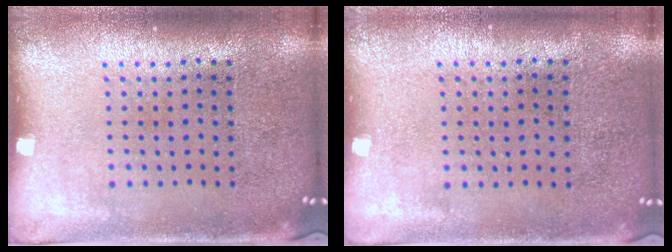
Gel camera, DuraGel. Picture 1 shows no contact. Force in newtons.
{"total": 0.0}